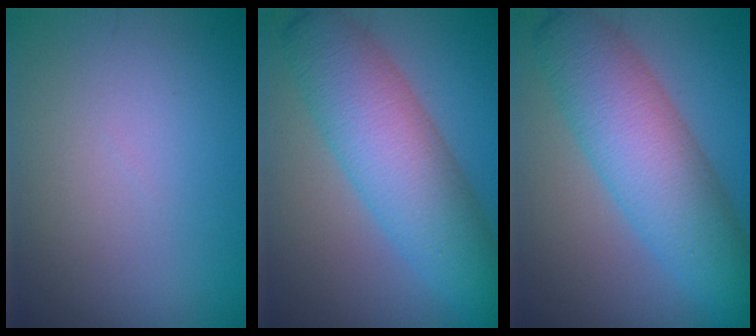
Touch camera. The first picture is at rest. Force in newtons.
{"total": 8.1, "press": 8.1, "slide": 0.0}
{"total": 8.1, "press": 8.1, "slide": 0.0}